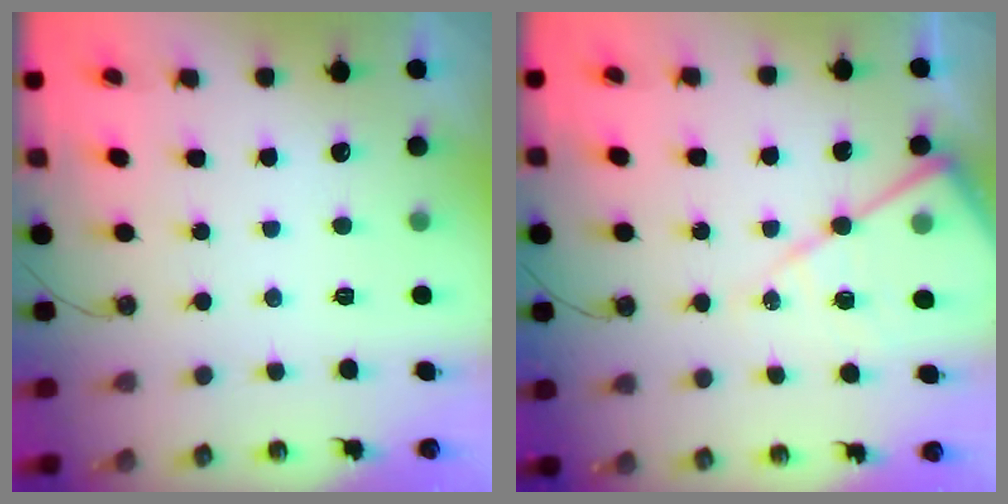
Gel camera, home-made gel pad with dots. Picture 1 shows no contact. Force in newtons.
{"total": 14.7, "press": 14.6, "slide": 1.2}